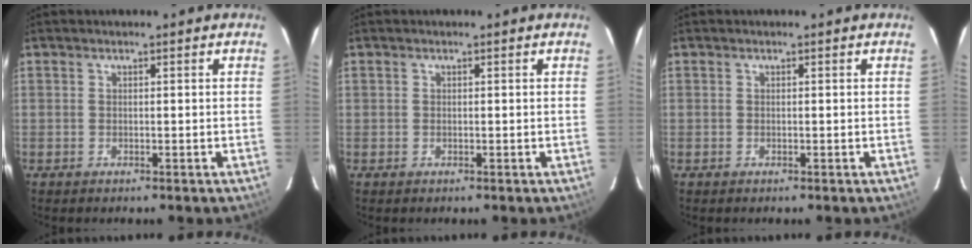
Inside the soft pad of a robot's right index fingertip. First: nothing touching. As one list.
[{"total": 0.0}, {"total": 0.0}]